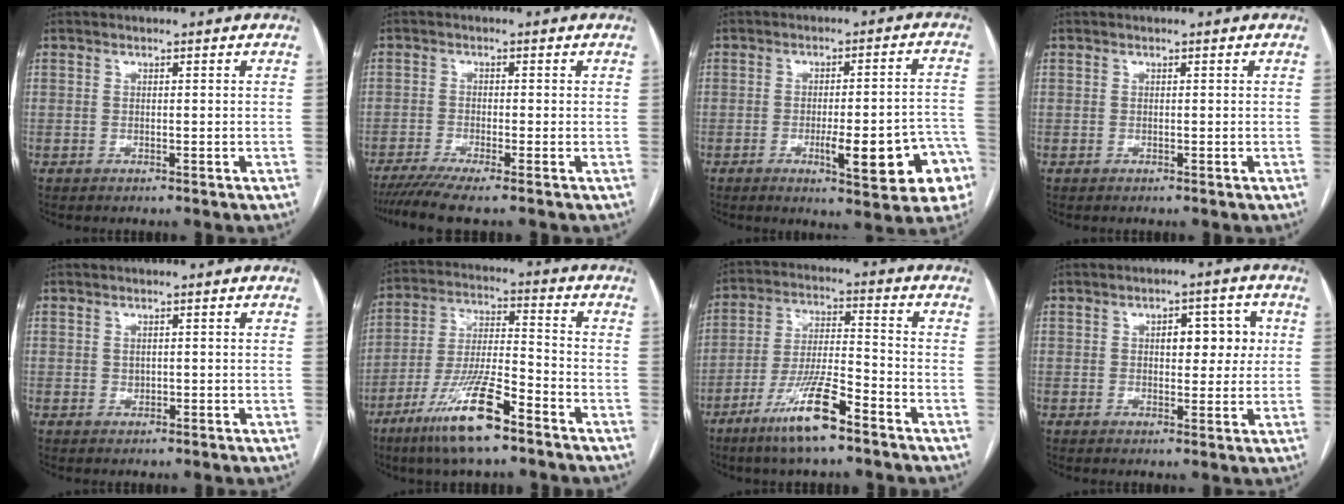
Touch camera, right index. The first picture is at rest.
{"total": 5.8, "force": [-4.6, -0.5, 3.6], "torque": [-0.055, -0.011, -0.078]}
{"total": 13.0, "force": [-5.2, 2.4, 11.7], "torque": [-0.113, 0.022, -0.055]}
{"total": 0.0}
{"total": 0.6, "force": [0.1, 0.6, 0.3], "torque": [-0.004, 0.002, 0.004]}
{"total": 13.5, "force": [-8.4, 2.1, 10.5], "torque": [-0.208, -0.022, -0.150]}
{"total": 11.2, "force": [-7.0, 1.4, 8.6], "torque": [-0.168, -0.017, -0.130]}
{"total": 5.8, "force": [1.3, 2.8, 4.9], "torque": [-0.059, 0.019, 0.020]}